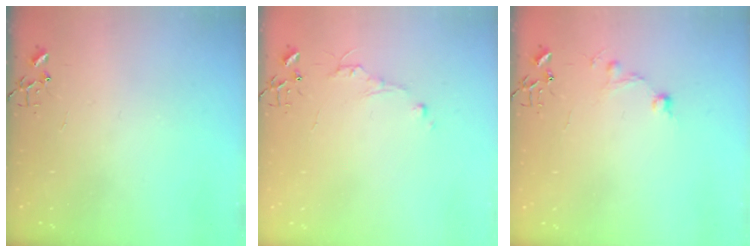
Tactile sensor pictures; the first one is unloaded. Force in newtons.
{"total": 5.0, "press": 5.0, "slide": 0.6}
{"total": 9.6, "press": 9.6, "slide": 0.8}